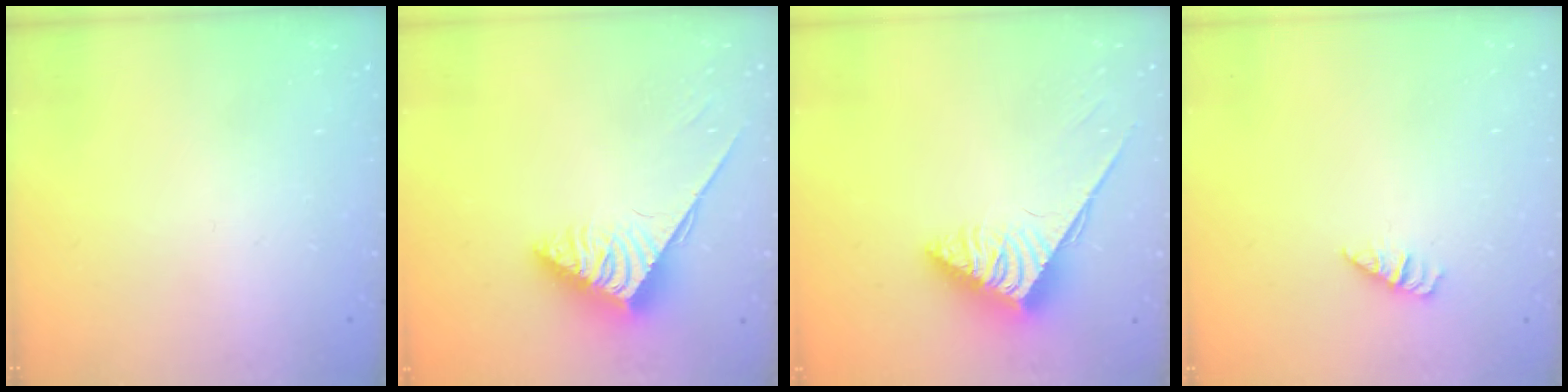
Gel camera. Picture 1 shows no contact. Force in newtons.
{"total": 3.7, "press": 3.7, "slide": 0.5}
{"total": 3.8, "press": 3.8, "slide": 0.5}
{"total": 0.8, "press": 0.8, "slide": 0.2}